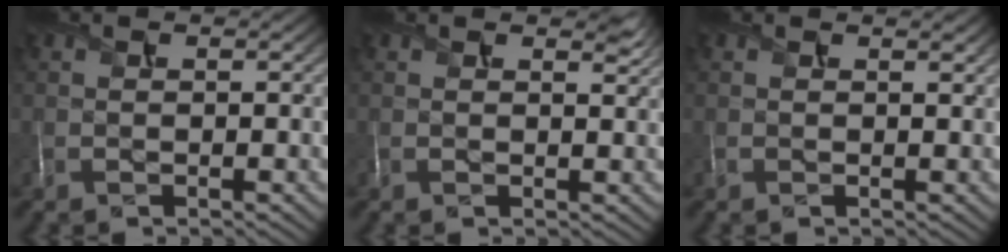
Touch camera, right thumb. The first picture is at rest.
{"total": 1.9, "force": [1.4, 0.5, 1.1], "torque": [-0.018, -0.004, 0.027]}
{"total": 1.1, "force": [0.9, 0.3, 0.6], "torque": [-0.013, -0.005, 0.012]}